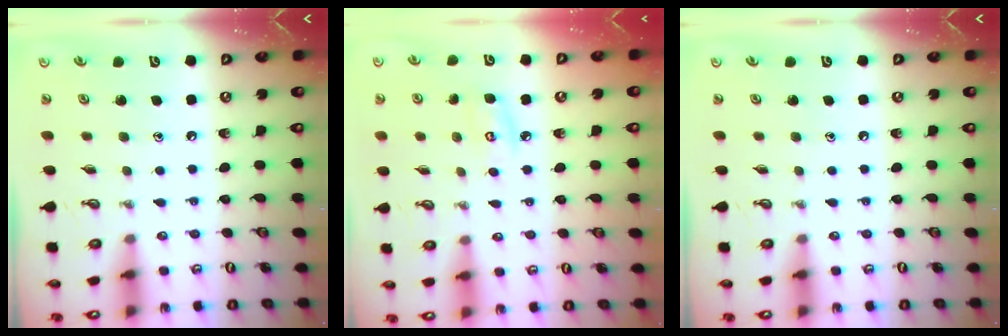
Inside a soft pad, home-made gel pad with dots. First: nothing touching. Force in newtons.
{"total": 6.8, "press": 6.8, "slide": 0.7}
{"total": 0.0}